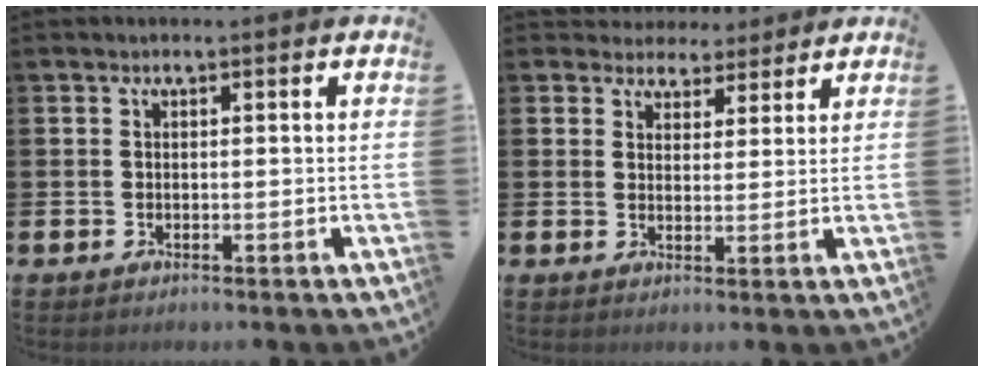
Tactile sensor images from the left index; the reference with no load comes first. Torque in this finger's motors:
{"motor_torque": [1.04, -1.10, 0.05, 0.00]}